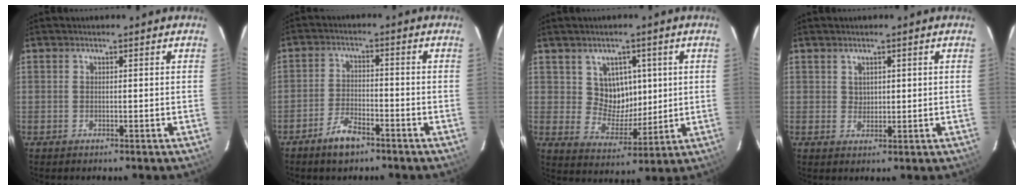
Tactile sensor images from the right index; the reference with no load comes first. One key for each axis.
{"total": 5.4, "fx": -4.0, "fy": 2.1, "fz": 3.0, "tx": -0.075, "ty": 0.001, "tz": -0.073}
{"total": 7.9, "fx": 2.4, "fy": 6.8, "fz": 3.1, "tx": -0.049, "ty": 0.006, "tz": 0.051}
{"total": 1.8, "fx": 1.0, "fy": 1.4, "fz": 0.6, "tx": -0.004, "ty": 0.004, "tz": 0.020}